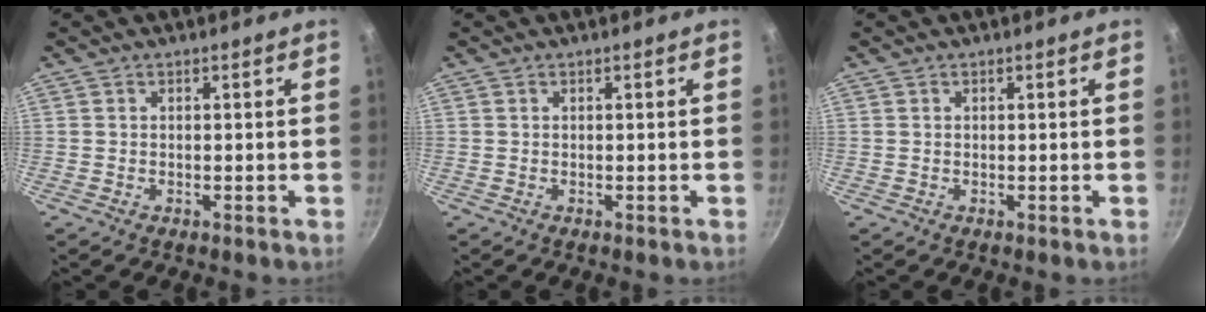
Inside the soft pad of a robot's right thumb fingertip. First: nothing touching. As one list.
[{"total": 0.0}, {"total": 0.0}]